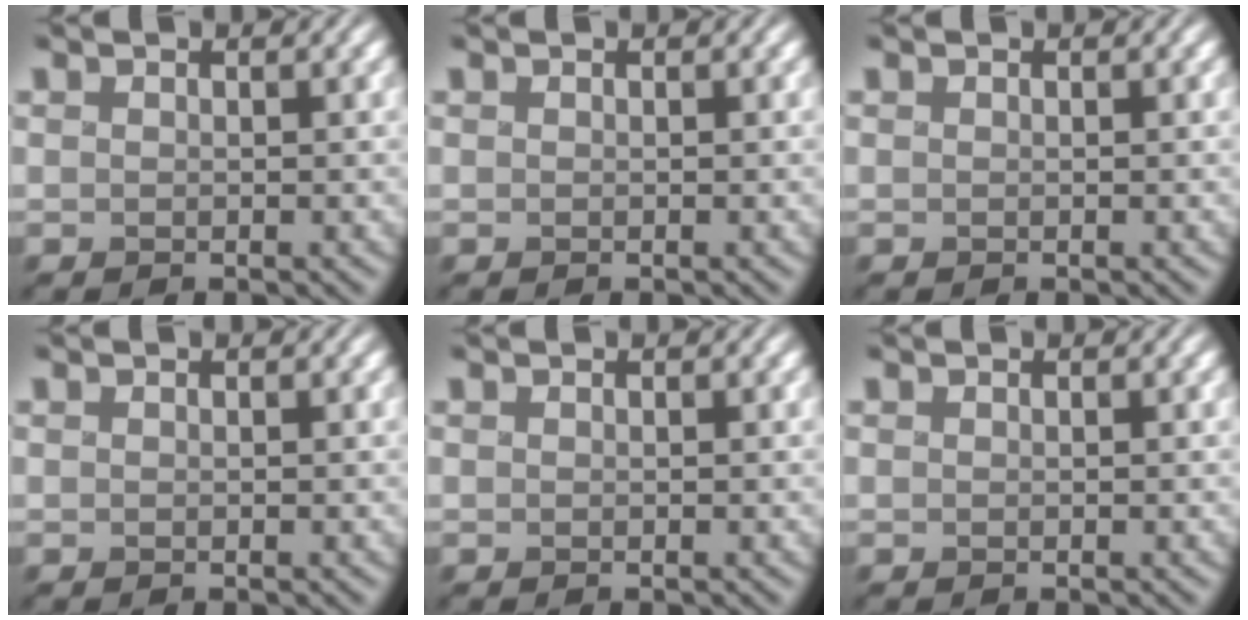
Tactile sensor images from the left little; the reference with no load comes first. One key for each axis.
{"total": 0.0}
{"total": 0.0}
{"total": 0.0}
{"total": 0.0}
{"total": 0.0}